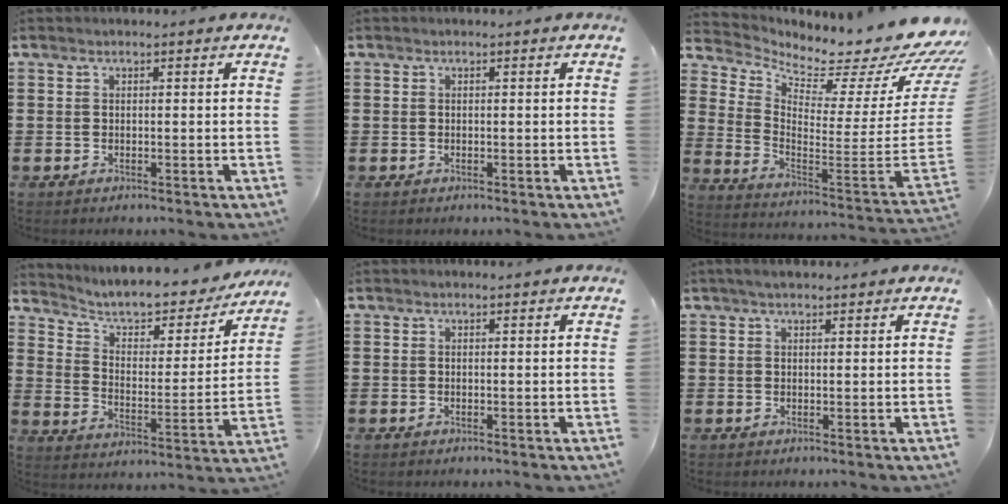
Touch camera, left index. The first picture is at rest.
{"total": 0.0}
{"total": 4.8, "force": [4.2, 0.7, 2.1], "torque": [-0.040, -0.076, 0.056]}
{"total": 6.2, "force": [5.4, 1.6, 2.5], "torque": [-0.067, -0.040, 0.088]}
{"total": 0.0}
{"total": 1.5, "force": [1.2, 0.5, 0.8], "torque": [-0.019, 0.005, 0.022]}